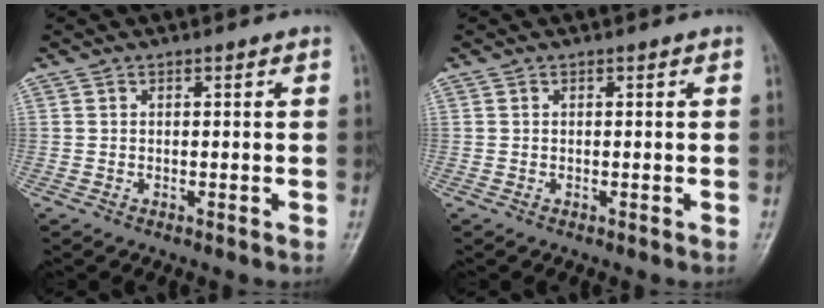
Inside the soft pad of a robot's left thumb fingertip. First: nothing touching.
{"total": 0.0}